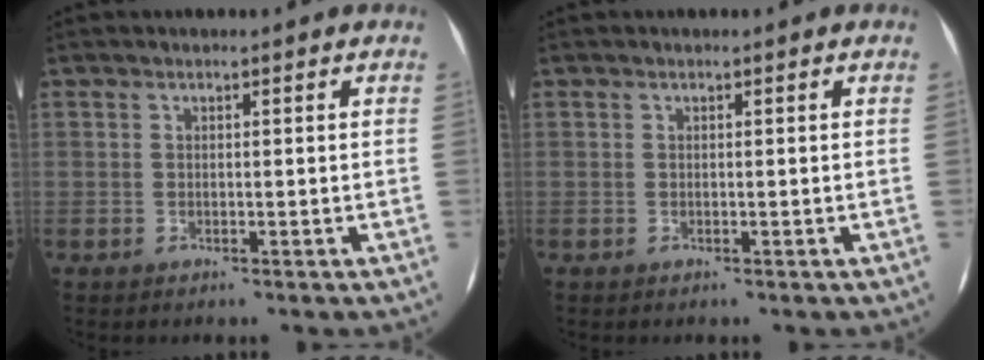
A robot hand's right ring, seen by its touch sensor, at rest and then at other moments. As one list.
[{"total": 0.0}]